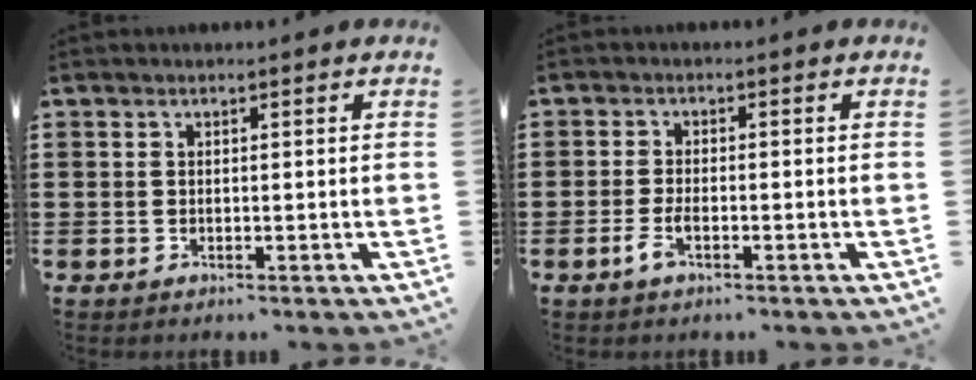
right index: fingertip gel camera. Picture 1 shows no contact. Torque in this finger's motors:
{"motor_torque": [1.10, 1.04, 0.08, 0.05]}